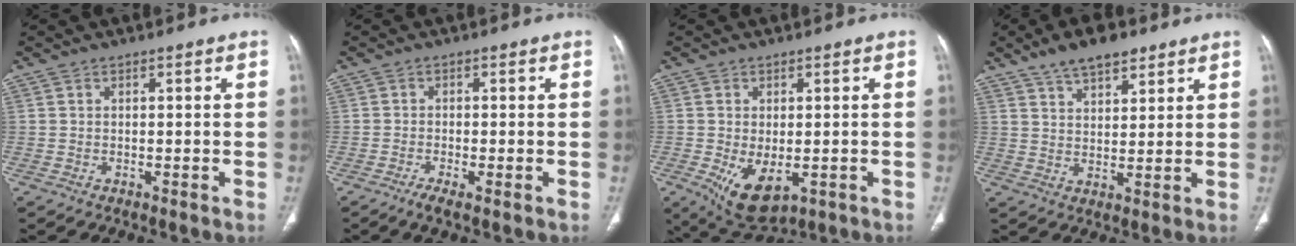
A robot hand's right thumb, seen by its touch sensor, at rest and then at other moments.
{"total": 2.4, "force": [-1.4, 0.4, 2.0], "torque": [-0.043, -0.002, -0.031]}
{"total": 8.6, "force": [-2.4, 4.8, 6.7], "torque": [-0.109, -0.011, -0.022]}
{"total": 9.1, "force": [6.3, 4.1, 5.2], "torque": [-0.065, -0.025, 0.108]}